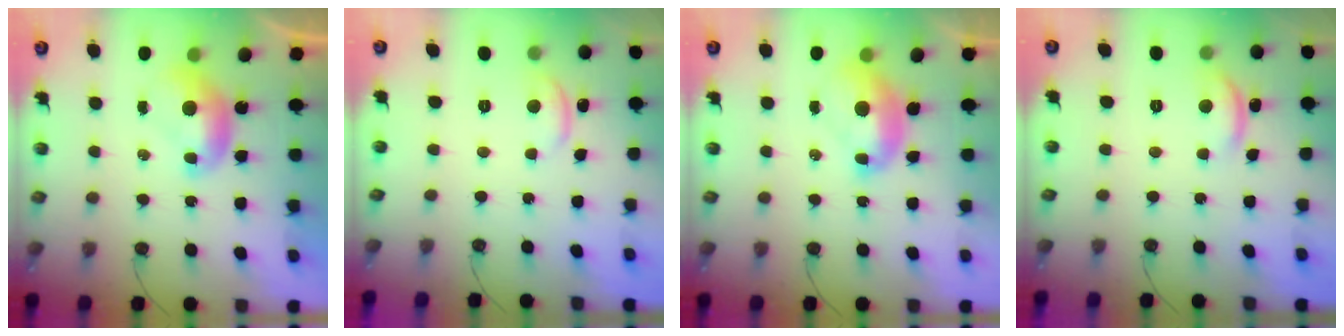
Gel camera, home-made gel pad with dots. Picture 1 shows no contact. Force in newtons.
{"total": 0.6, "press": 0.3, "slide": 0.5}
{"total": 2.0, "press": 1.9, "slide": 0.7}
{"total": 2.7, "press": 2.6, "slide": 0.4}